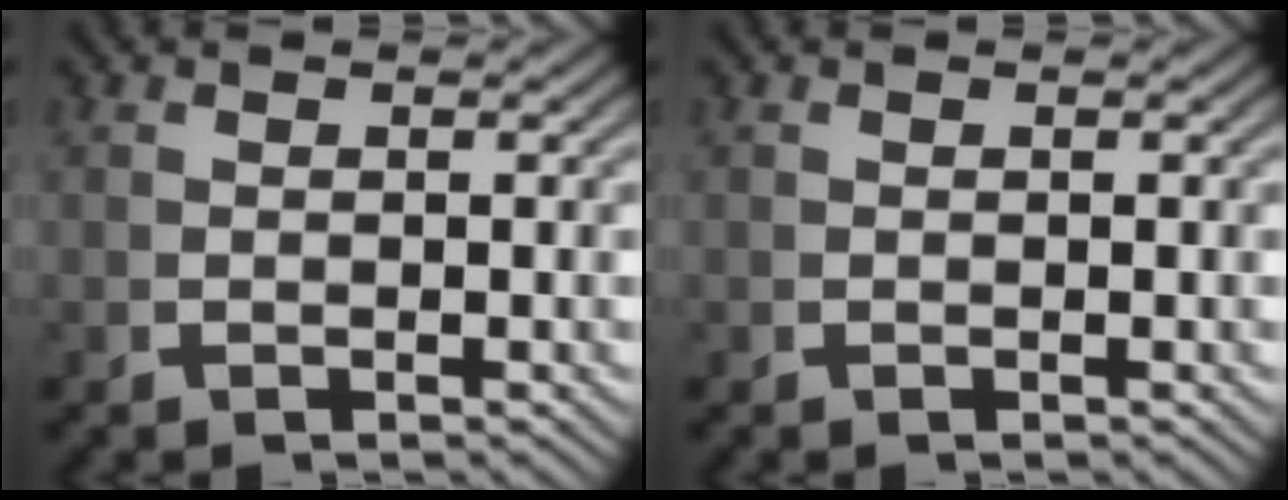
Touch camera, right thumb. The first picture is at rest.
{"total": 0.0}